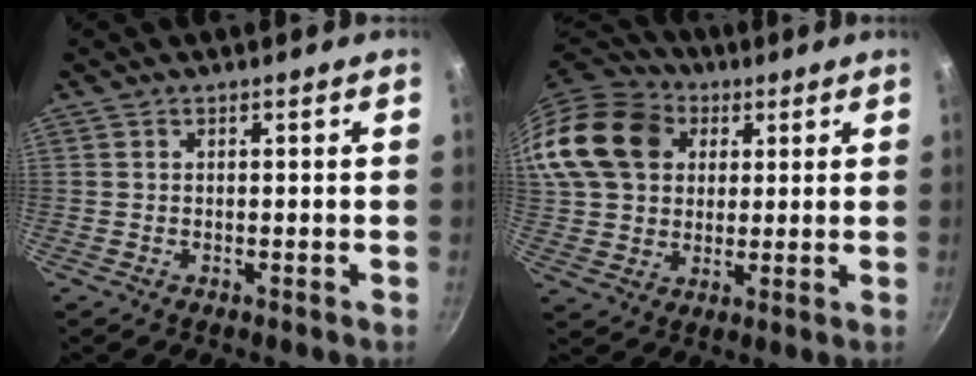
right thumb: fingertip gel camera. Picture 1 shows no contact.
{"total": 18.9, "force": [5.8, 14.8, 10.3], "torque": [-0.186, 0.018, 0.101]}